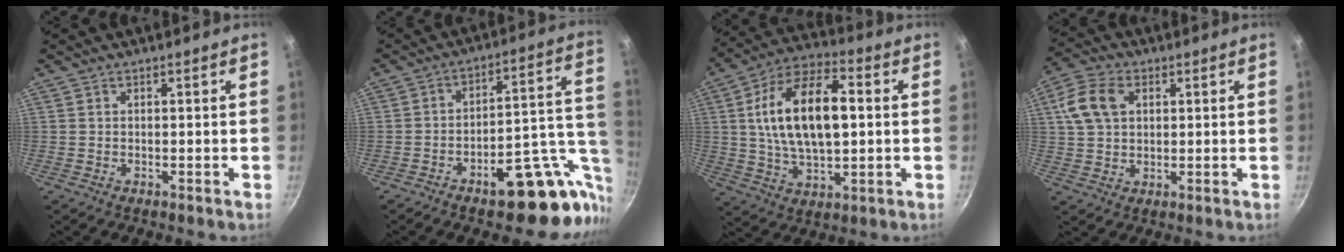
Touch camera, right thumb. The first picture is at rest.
{"total": 19.9, "force": [-9.3, 7.6, 15.9], "torque": [-0.118, 0.095, -0.115]}
{"total": 19.1, "force": [2.3, 9.5, 16.4], "torque": [-0.282, 0.016, 0.038]}
{"total": 9.3, "force": [2.8, 6.3, 6.2], "torque": [-0.120, 0.009, 0.050]}